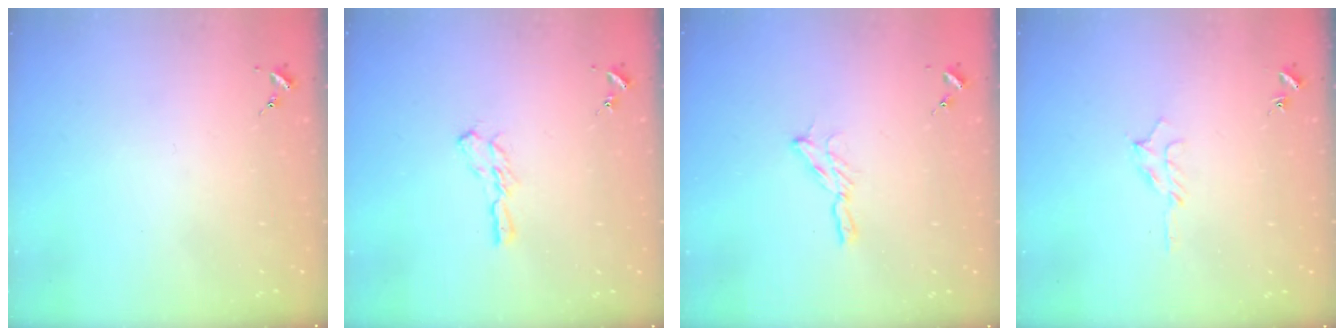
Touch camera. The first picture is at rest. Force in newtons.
{"total": 5.7, "press": 5.7, "slide": 0.4}
{"total": 5.4, "press": 5.4, "slide": 0.4}
{"total": 6.3, "press": 6.3, "slide": 0.7}